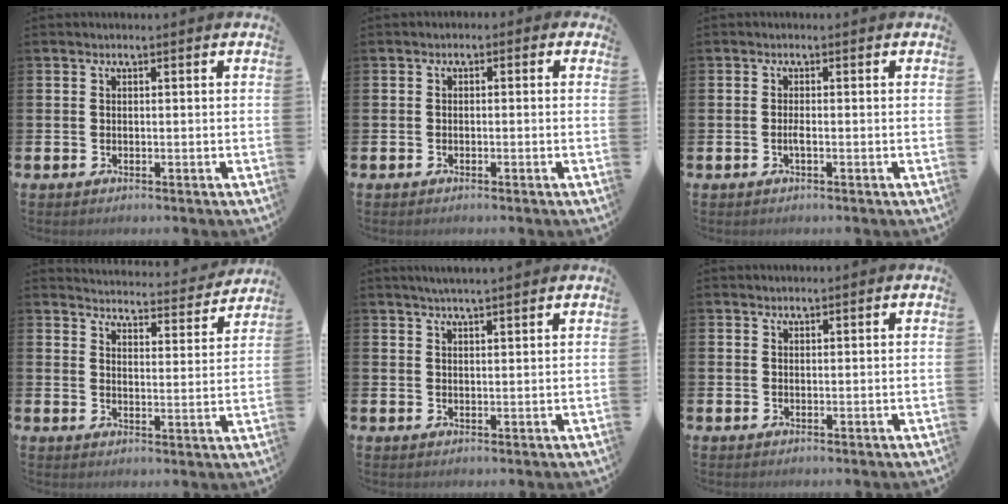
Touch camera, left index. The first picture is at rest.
{"total": 1.1, "force": [-0.8, 0.7, 0.2], "torque": [-0.006, 0.003, -0.019]}
{"total": 1.0, "force": [-0.3, 0.1, 0.9], "torque": [-0.024, 0.000, -0.005]}
{"total": 4.0, "force": [4.0, 0.4, 0.3], "torque": [-0.019, -0.038, 0.064]}
{"total": 3.1, "force": [2.9, -0.1, 0.9], "torque": [-0.020, -0.006, 0.052]}
{"total": 0.9, "force": [0.9, 0.3, -0.1], "torque": [0.009, -0.001, 0.015]}